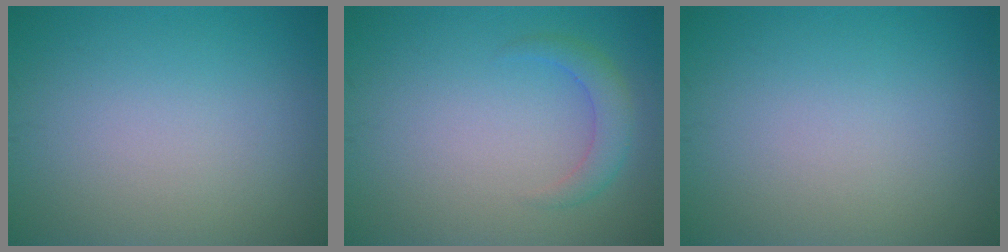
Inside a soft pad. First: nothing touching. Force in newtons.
{"total": 2.2, "press": 2.2, "slide": 0.1}
{"total": 0.0}